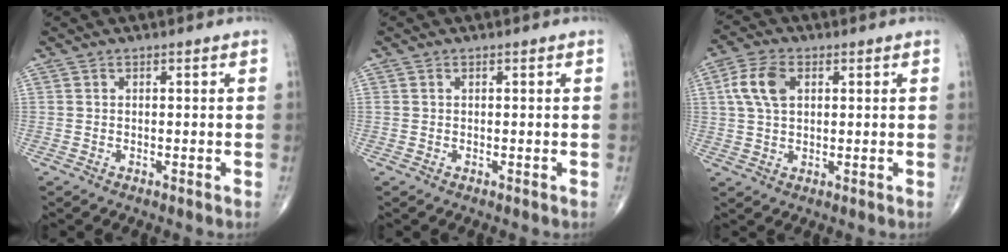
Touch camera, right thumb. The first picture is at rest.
{"total": 0.0}
{"total": 7.2, "force": [1.9, 4.4, 5.5], "torque": [-0.112, 0.008, 0.035]}